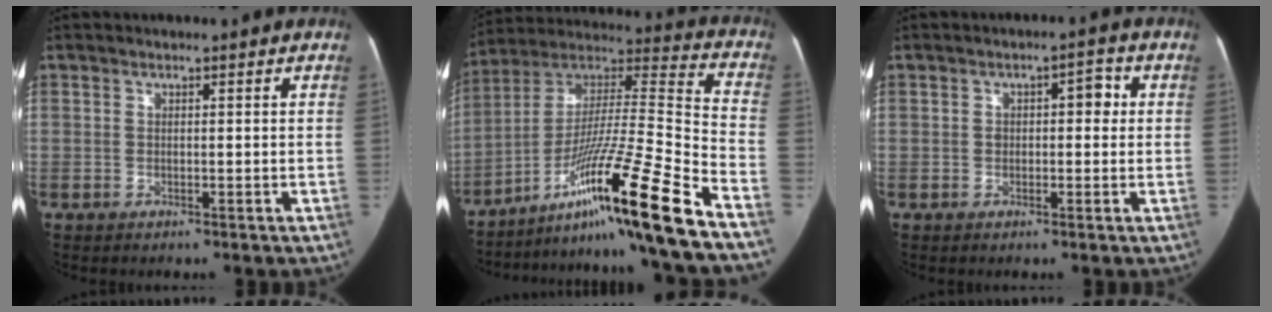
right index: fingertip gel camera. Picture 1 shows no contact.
{"total": 24.1, "force": [-14.7, -1.3, 19.1], "torque": [-0.311, -0.006, -0.254]}
{"total": 4.0, "force": [0.4, 2.3, 3.3], "torque": [-0.048, 0.032, 0.009]}